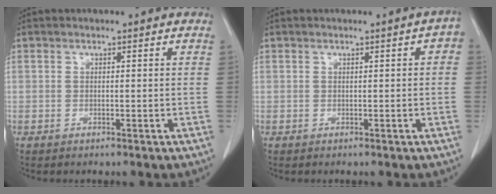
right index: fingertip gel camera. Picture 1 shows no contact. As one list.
[{"total": 2.0, "force": [0.3, 0.5, 1.9], "torque": [-0.018, 0.008, 0.004]}]